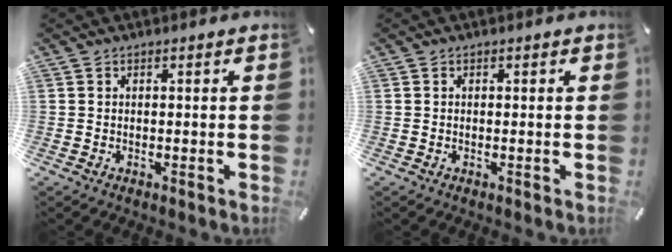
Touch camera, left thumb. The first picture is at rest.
{"total": 0.0}